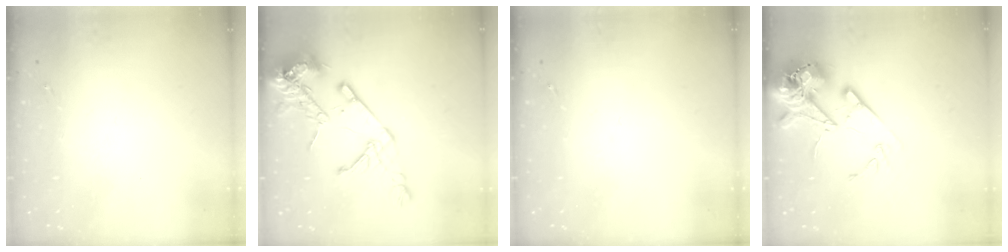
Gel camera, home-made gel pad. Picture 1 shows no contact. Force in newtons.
{"total": 19.4, "press": 19.2, "slide": 2.7}
{"total": 0.0}
{"total": 18.0, "press": 17.8, "slide": 2.8}